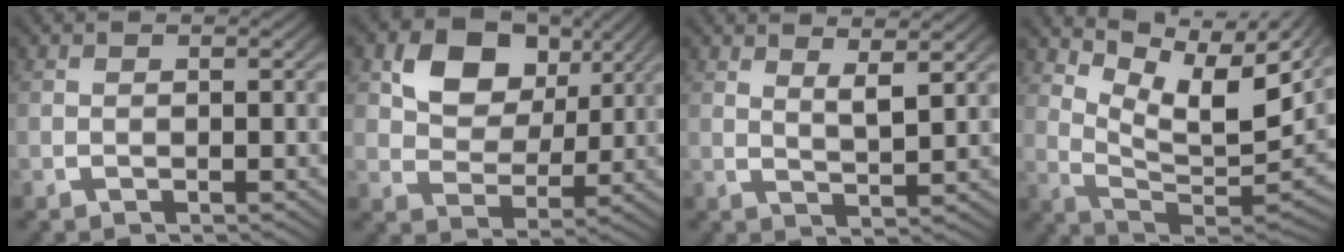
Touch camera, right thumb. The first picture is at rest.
{"total": 7.1, "force": [2.6, 5.1, 4.1], "torque": [-0.085, -0.014, 0.047]}
{"total": 3.1, "force": [2.5, 0.5, 1.7], "torque": [-0.030, -0.001, 0.048]}
{"total": 12.5, "force": [4.5, 6.7, 9.6], "torque": [-0.139, -0.005, 0.070]}